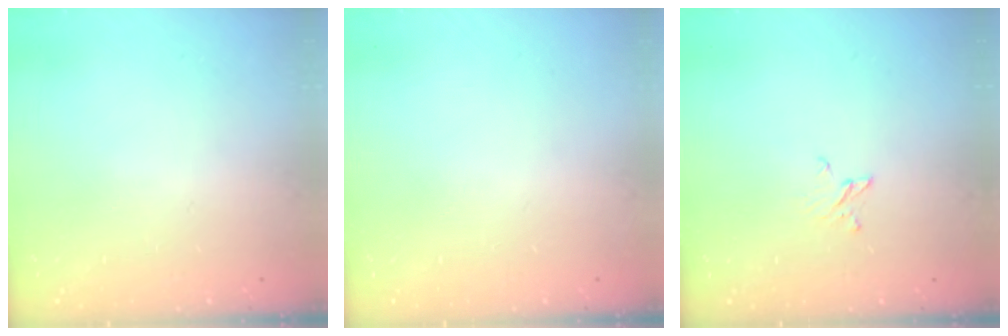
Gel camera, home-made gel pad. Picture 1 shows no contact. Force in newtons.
{"total": 0.0}
{"total": 2.9, "press": 2.9, "slide": 0.2}